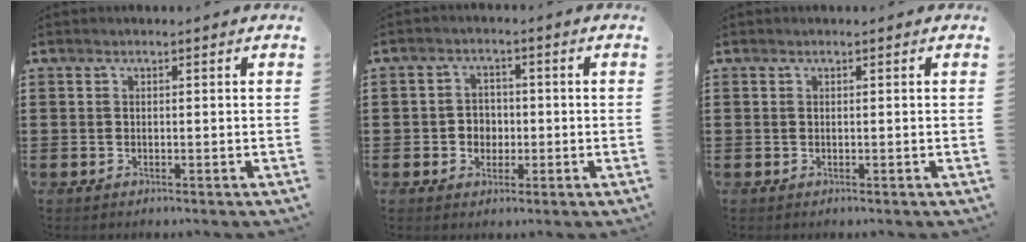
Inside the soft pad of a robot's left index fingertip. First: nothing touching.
{"total": 2.9, "force": [-0.6, 2.6, 1.1], "torque": [-0.031, 0.006, -0.017]}
{"total": 0.0}